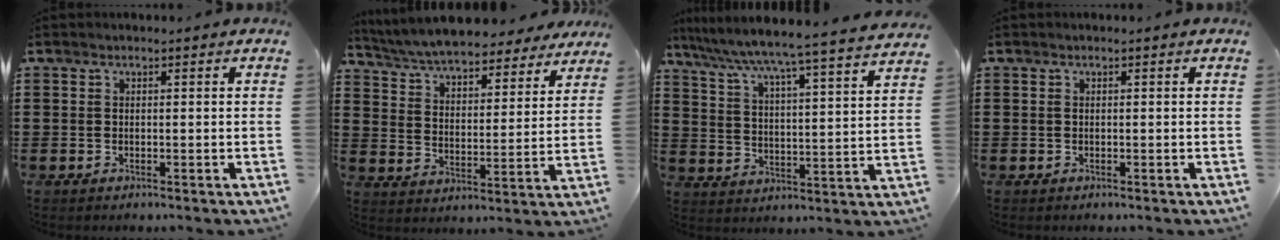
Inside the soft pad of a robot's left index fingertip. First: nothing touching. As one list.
[{"total": 6.7, "force": [6.4, 0.3, 1.8], "torque": [-0.064, -0.037, 0.114]}, {"total": 5.1, "force": [4.5, -1.3, 2.2], "torque": [-0.064, -0.051, 0.063]}, {"total": 0.0}]